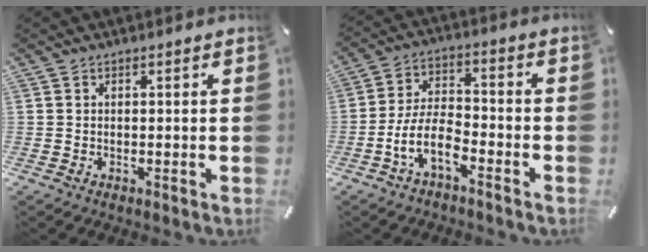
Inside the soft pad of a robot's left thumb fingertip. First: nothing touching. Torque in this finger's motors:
{"motor_torque": [0.11, 2.69, 0.74, 0.14, 0.39]}